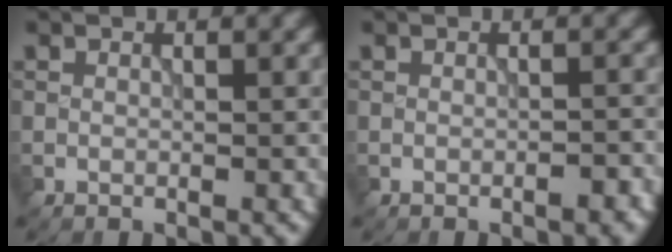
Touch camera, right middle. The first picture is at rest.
{"total": 1.4, "force": [-0.7, 0.4, 1.2], "torque": [-0.014, 0.003, -0.009]}